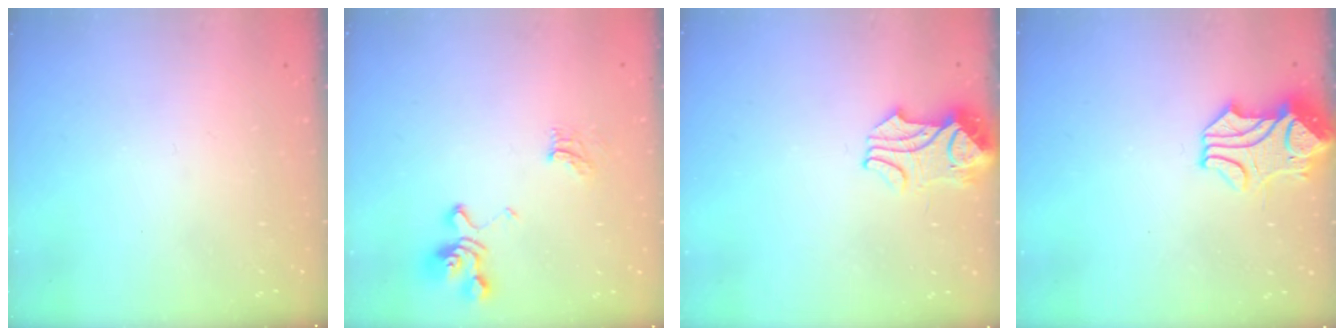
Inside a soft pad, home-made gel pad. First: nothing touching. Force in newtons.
{"total": 5.7, "press": 5.6, "slide": 1.1}
{"total": 2.1, "press": 2.0, "slide": 0.5}
{"total": 2.0, "press": 1.6, "slide": 1.1}